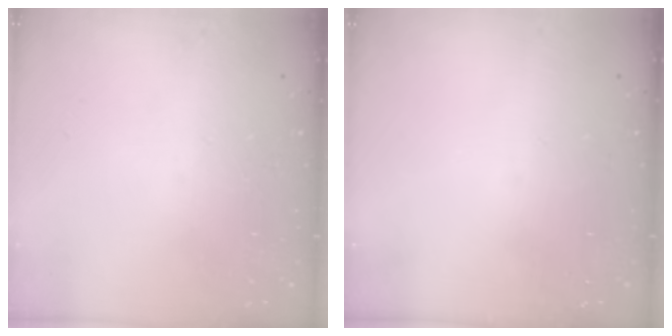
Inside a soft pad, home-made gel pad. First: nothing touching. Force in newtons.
{"total": 0.0}